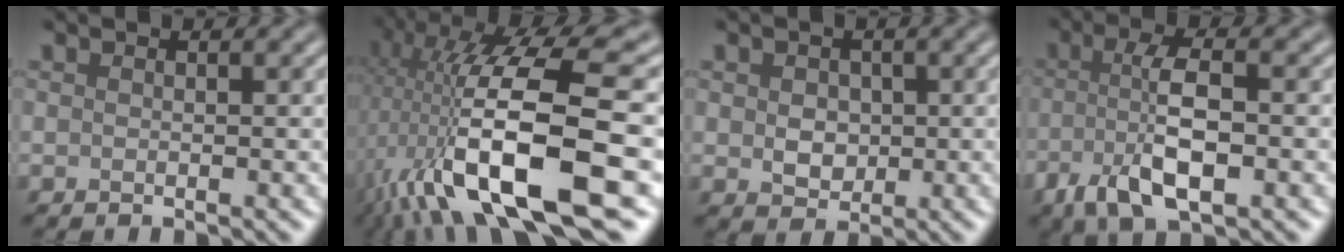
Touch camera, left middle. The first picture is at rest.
{"total": 15.4, "force": [-2.9, 4.5, 14.5], "torque": [-0.262, 0.012, -0.049]}
{"total": 2.8, "force": [0.2, 2.2, 1.8], "torque": [-0.032, -0.001, 0.002]}
{"total": 5.9, "force": [-2.0, 1.7, 5.3], "torque": [-0.105, 0.002, -0.039]}